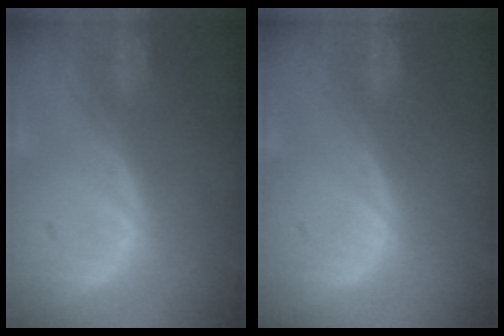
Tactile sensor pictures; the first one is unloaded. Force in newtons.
{"total": 0.0}